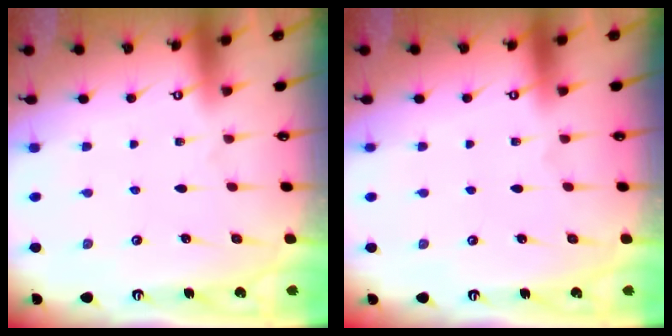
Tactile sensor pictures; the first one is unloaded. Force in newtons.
{"total": 0.0}